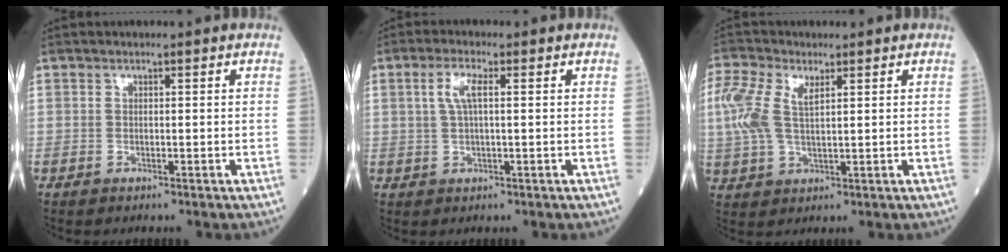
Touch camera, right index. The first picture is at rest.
{"total": 3.5, "force": [0.9, 0.7, 3.3], "torque": [-0.072, 0.009, 0.020]}
{"total": 8.6, "force": [2.7, 3.8, 7.2], "torque": [-0.189, 0.021, 0.058]}